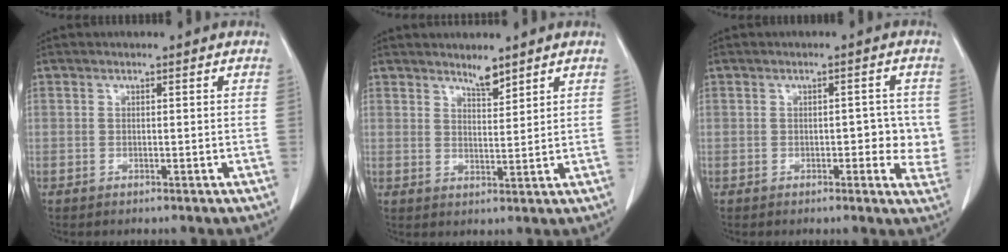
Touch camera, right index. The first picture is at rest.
{"total": 2.8, "force": [2.6, 0.4, 1.1], "torque": [-0.021, -0.007, 0.047]}
{"total": 4.8, "force": [-0.1, 2.4, 4.1], "torque": [-0.034, 0.003, -0.002]}